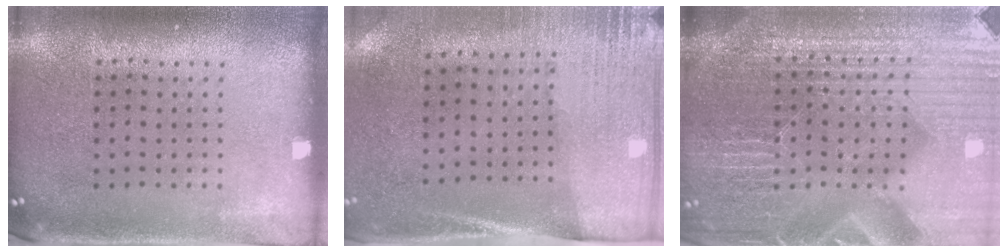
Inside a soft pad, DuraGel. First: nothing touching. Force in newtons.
{"total": 2.7, "press": 2.4, "slide": 1.4}
{"total": 5.8, "press": 5.3, "slide": 2.3}